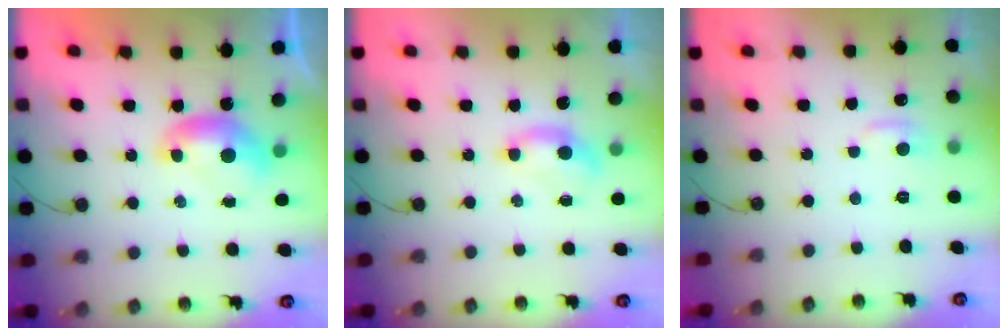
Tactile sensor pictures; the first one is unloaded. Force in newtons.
{"total": 0.7, "press": 0.5, "slide": 0.5}
{"total": 1.0, "press": 0.0, "slide": 1.0}